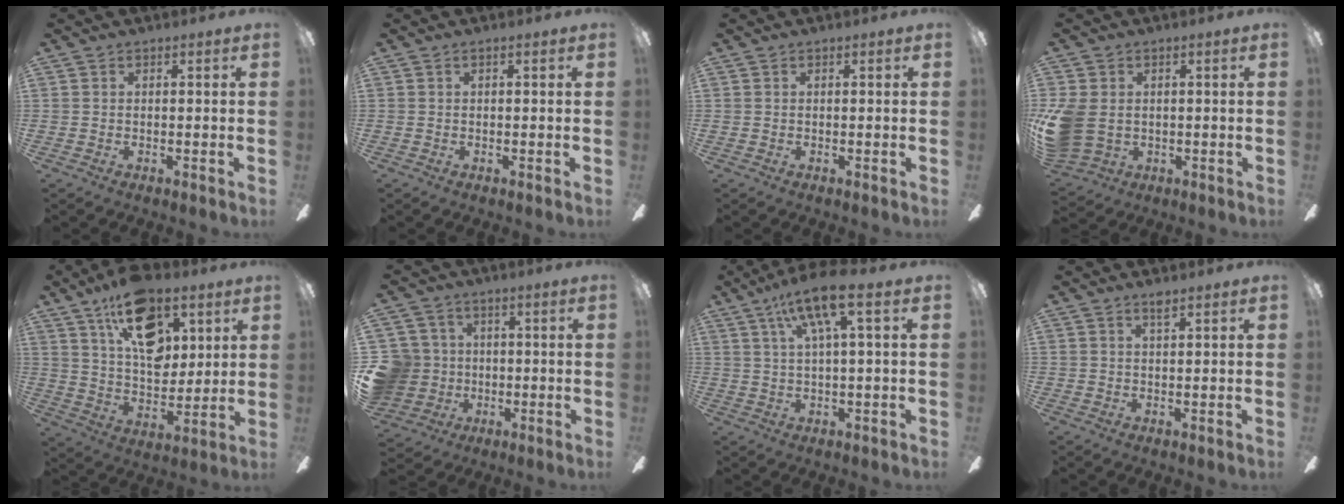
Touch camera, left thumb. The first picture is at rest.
{"total": 0.0}
{"total": 0.0}
{"total": 11.1, "force": [-0.1, 8.7, 7.0], "torque": [-0.181, 0.005, 0.001]}
{"total": 19.5, "force": [10.0, 11.7, 12.0], "torque": [-0.176, -0.038, 0.179]}
{"total": 11.9, "force": [-0.9, 11.4, 3.4], "torque": [-0.109, 0.018, -0.007]}
{"total": 11.5, "force": [5.3, 2.6, 9.9], "torque": [-0.173, -0.011, 0.092]}
{"total": 1.7, "force": [1.5, 0.1, 0.8], "torque": [-0.020, -0.001, 0.028]}